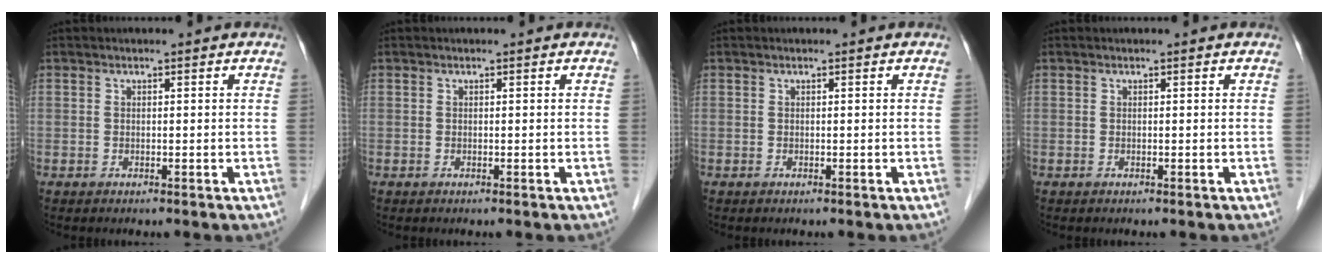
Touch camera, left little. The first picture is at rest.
{"total": 0.0}
{"total": 0.0}
{"total": 0.0}